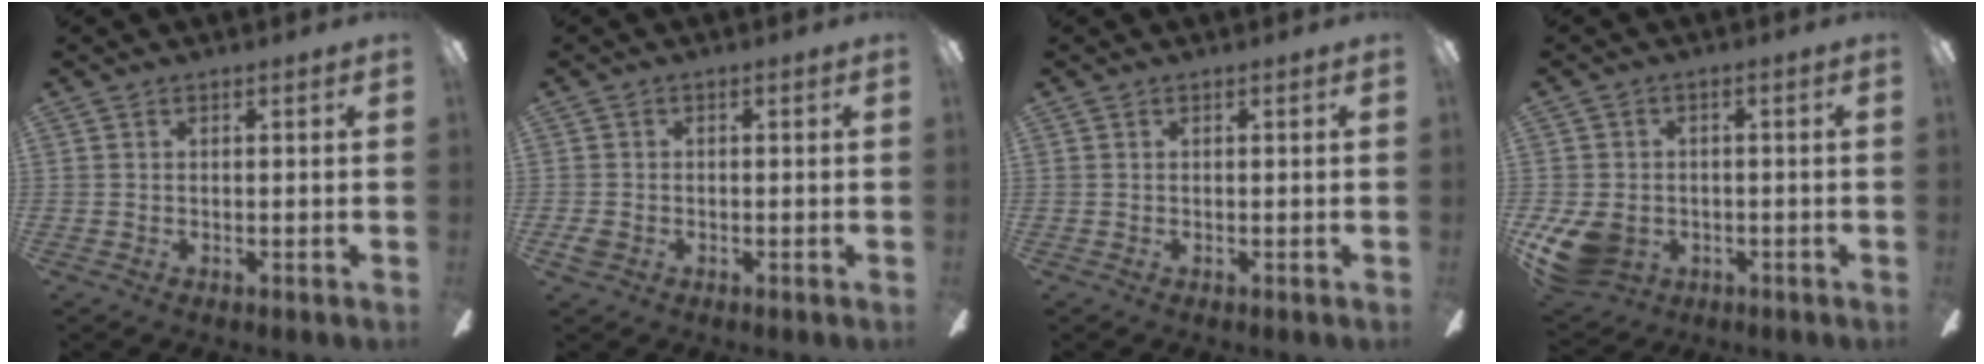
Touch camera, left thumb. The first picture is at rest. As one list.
[{"total": 2.3, "force": [-1.0, 1.8, 0.9], "torque": [-0.020, 0.003, -0.020]}, {"total": 0.0}, {"total": 10.2, "force": [-3.9, 7.7, 5.4], "torque": [-0.111, 0.020, -0.070]}]